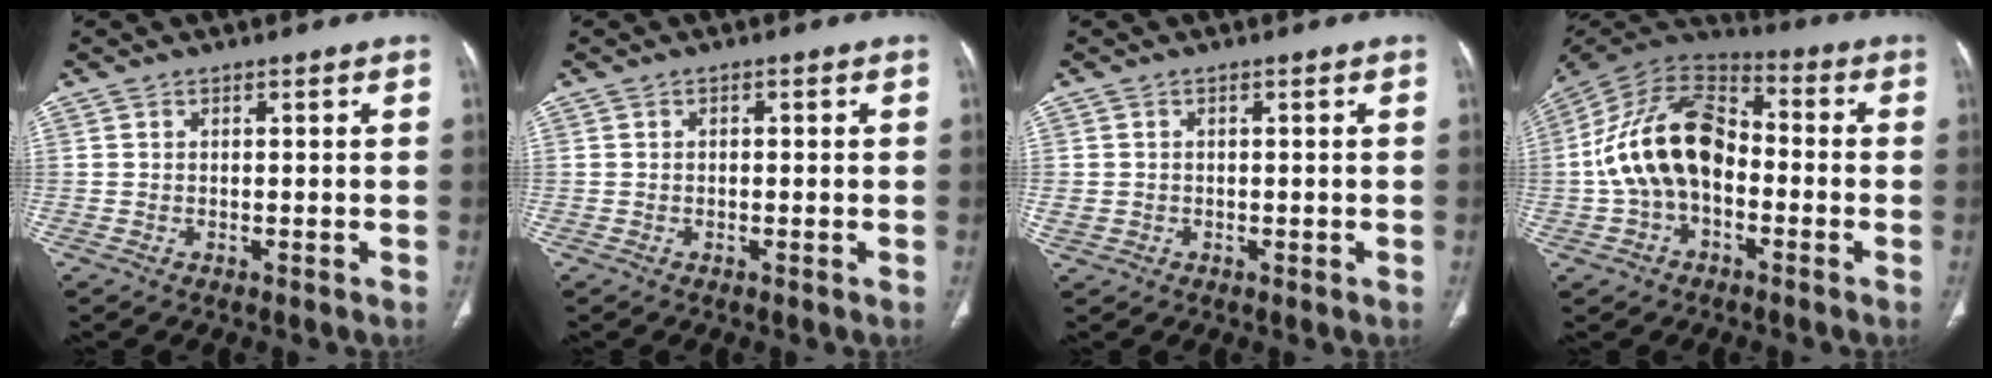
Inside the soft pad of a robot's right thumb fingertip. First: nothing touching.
{"total": 0.5, "force": [0.0, 0.4, 0.4], "torque": [-0.005, 0.001, -0.003]}
{"total": 2.2, "force": [-0.2, 1.9, 0.9], "torque": [-0.019, 0.004, 0.002]}
{"total": 17.8, "force": [-2.1, 11.5, 13.4], "torque": [-0.239, 0.046, -0.044]}